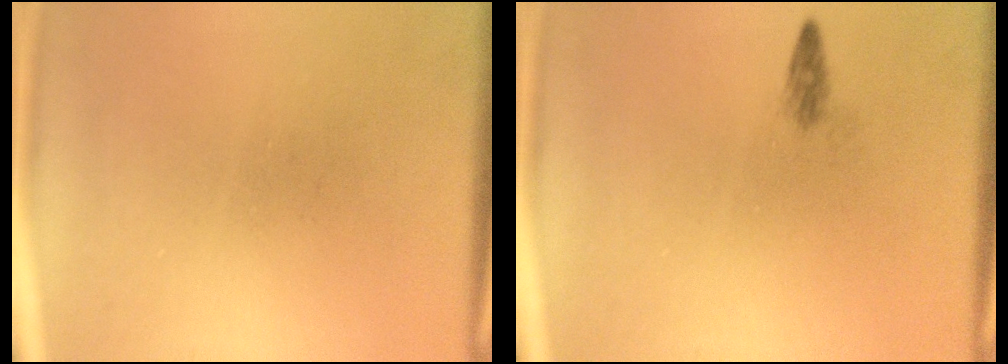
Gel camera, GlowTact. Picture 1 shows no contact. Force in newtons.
{"total": 1.1}